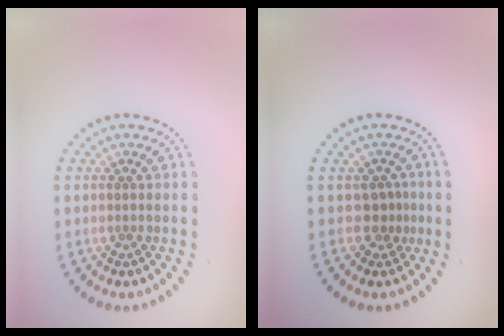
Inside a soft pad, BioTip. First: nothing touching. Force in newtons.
{"total": 1.8, "press": 1.3, "slide": 1.2}